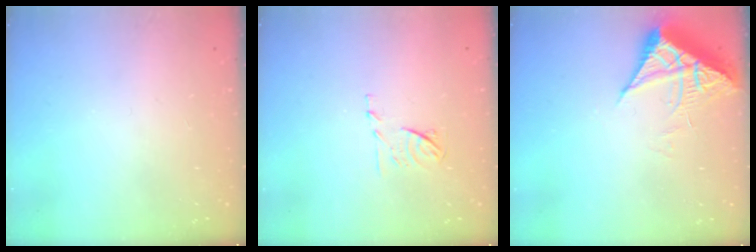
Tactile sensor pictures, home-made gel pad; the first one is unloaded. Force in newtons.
{"total": 6.6, "press": 6.6, "slide": 0.9}
{"total": 7.0, "press": 7.0, "slide": 0.2}